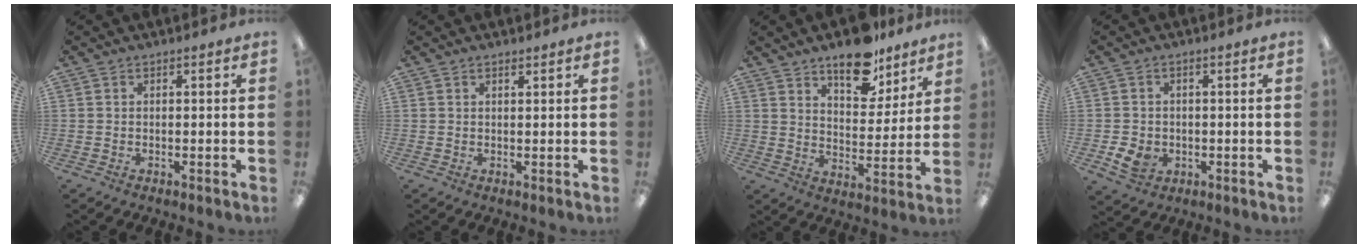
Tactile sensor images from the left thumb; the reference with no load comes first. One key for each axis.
{"total": 0.9, "fx": 0.9, "fy": 0.2, "fz": 0.3, "tx": -0.008, "ty": 0.000, "tz": 0.016}
{"total": 13.1, "fx": 10.3, "fy": 5.6, "fz": 5.9, "tx": -0.068, "ty": -0.067, "tz": 0.180}
{"total": 4.7, "fx": -1.3, "fy": 3.9, "fz": 2.3, "tx": -0.040, "ty": 0.001, "tz": -0.023}